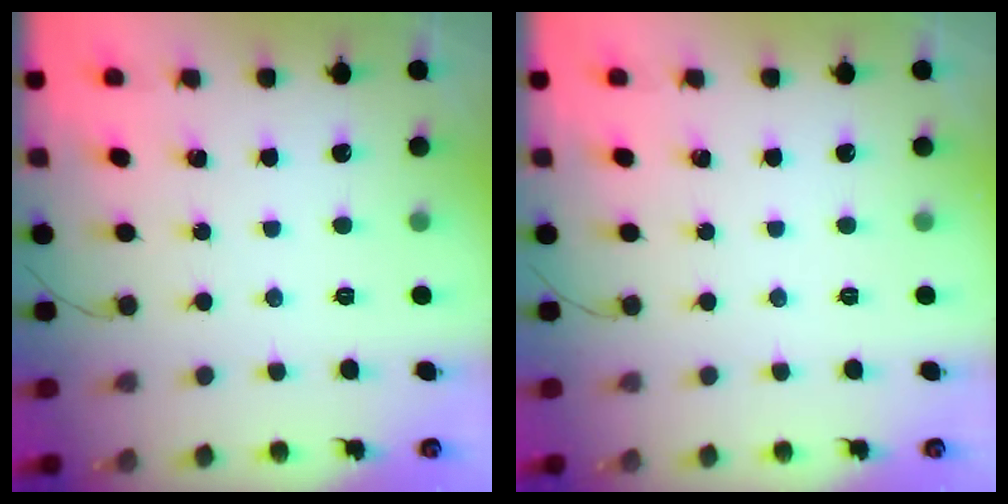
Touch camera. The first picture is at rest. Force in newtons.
{"total": 0.0}